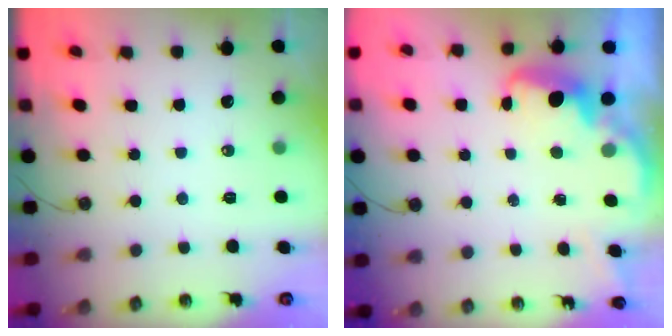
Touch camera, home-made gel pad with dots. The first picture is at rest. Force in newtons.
{"total": 2.7, "press": 2.6, "slide": 0.5}